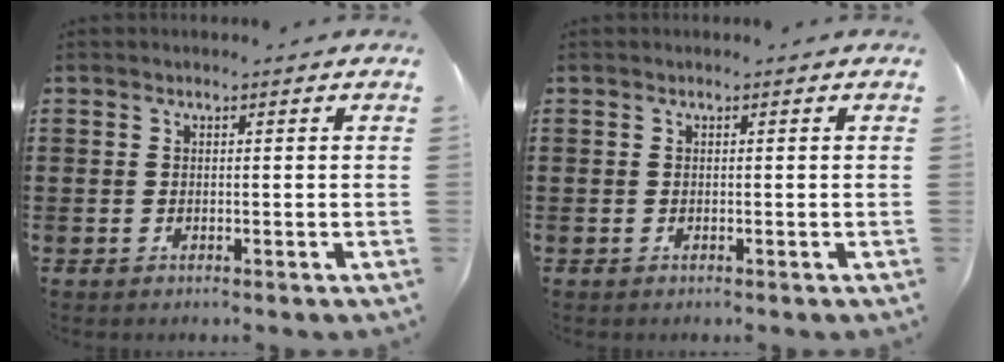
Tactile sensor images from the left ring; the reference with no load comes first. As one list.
[{"total": 0.0}]